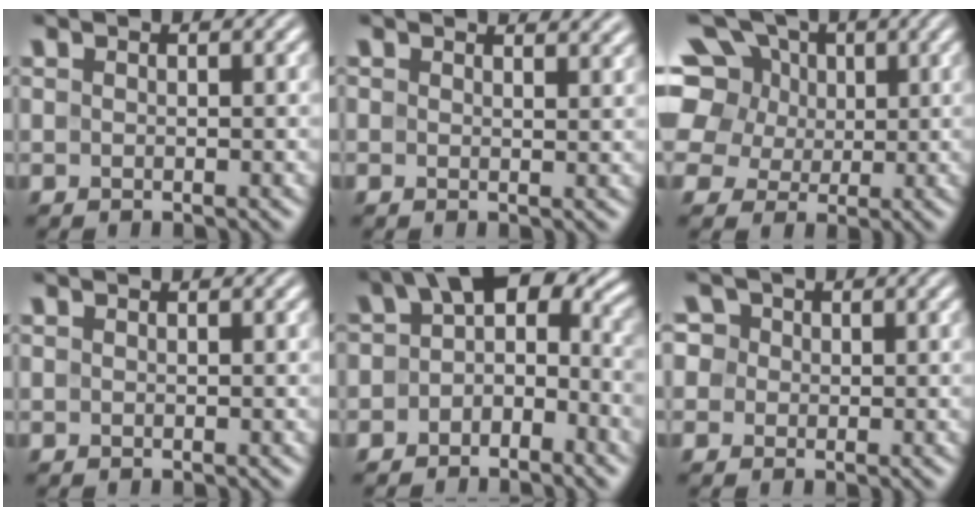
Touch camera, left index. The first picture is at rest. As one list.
[{"total": 1.8, "force": [1.8, 0.3, 0.4], "torque": [-0.001, 0.000, 0.022]}, {"total": 12.1, "force": [5.1, 9.1, 6.2], "torque": [-0.127, 0.036, 0.074]}, {"total": 0.0}, {"total": 7.1, "force": [0.8, 4.3, 5.6], "torque": [-0.063, 0.018, -0.006]}, {"total": 4.4, "force": [1.9, 3.6, 1.7], "torque": [-0.026, 0.019, 0.010]}]